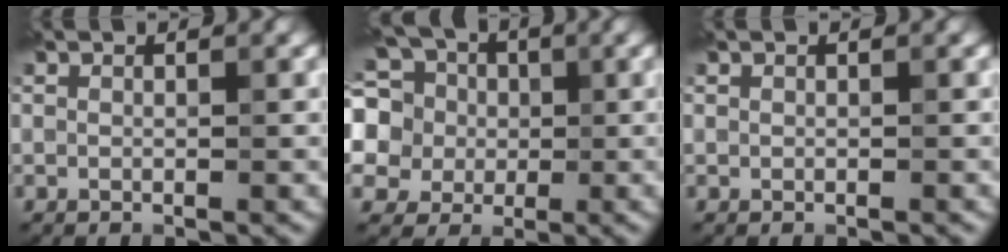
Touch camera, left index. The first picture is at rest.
{"total": 12.9, "force": [2.8, 11.3, 5.6], "torque": [-0.150, 0.029, 0.028]}
{"total": 0.0}